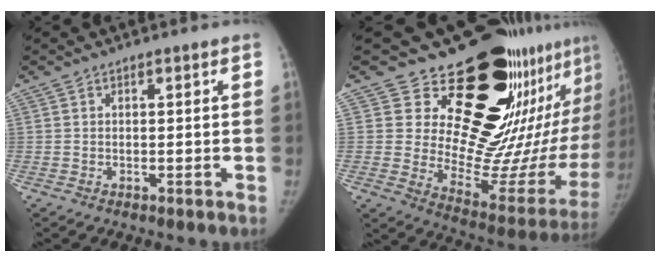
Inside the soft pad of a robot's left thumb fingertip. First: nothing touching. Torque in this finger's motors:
{"motor_torque": [2.36, 1.45, 1.29, -1.44, 0.18]}